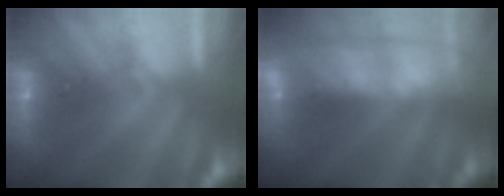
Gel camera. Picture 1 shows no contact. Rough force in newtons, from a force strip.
{"total": 9.1}